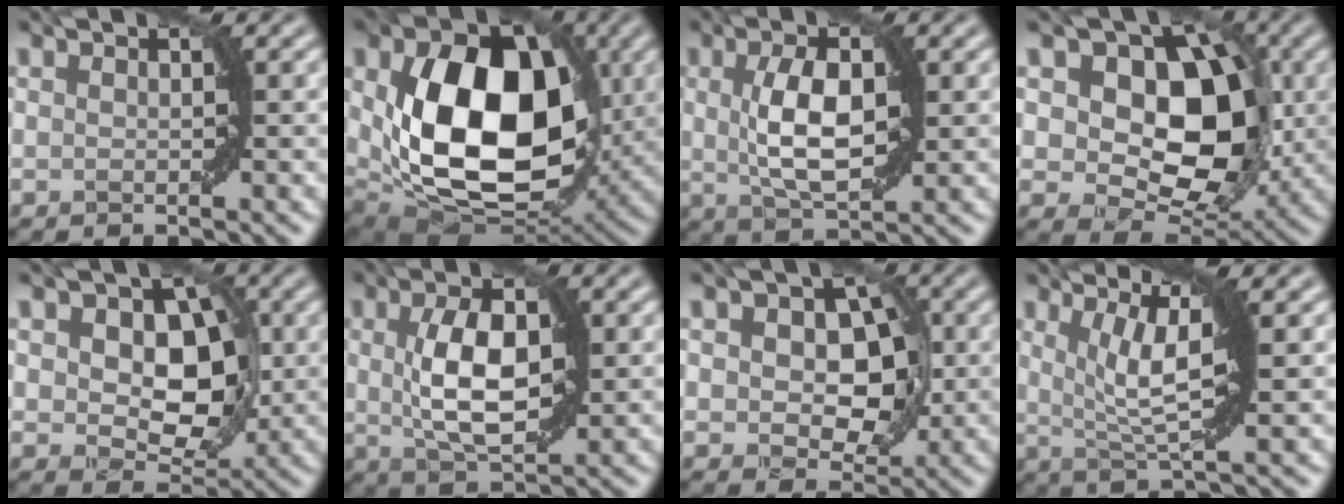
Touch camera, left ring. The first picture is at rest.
{"total": 14.0, "force": [1.2, 9.3, 10.4], "torque": [-0.177, -0.018, 0.027]}
{"total": 5.4, "force": [0.5, 2.2, 4.9], "torque": [-0.095, 0.002, 0.013]}
{"total": 11.0, "force": [2.1, 7.4, 7.9], "torque": [-0.107, 0.006, 0.023]}
{"total": 7.4, "force": [1.2, 4.9, 5.5], "torque": [-0.079, -0.003, 0.018]}
{"total": 6.0, "force": [0.5, 2.8, 5.3], "torque": [-0.104, 0.002, 0.013]}
{"total": 6.6, "force": [0.8, 4.4, 4.8], "torque": [-0.060, 0.001, 0.009]}
{"total": 5.4, "force": [1.3, 1.0, 5.2], "torque": [-0.097, -0.002, 0.027]}